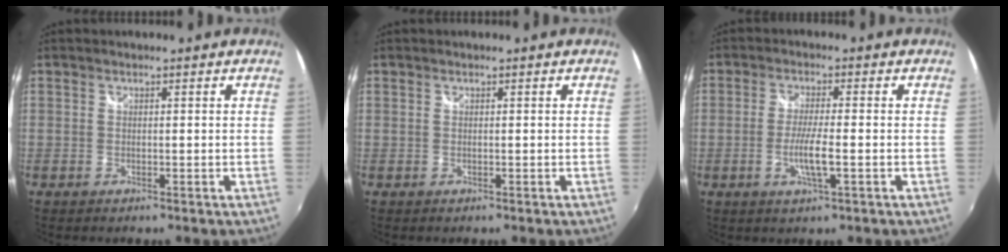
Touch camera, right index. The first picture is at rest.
{"total": 0.0}
{"total": 5.0, "force": [-1.5, 0.1, 4.8], "torque": [-0.093, -0.009, -0.029]}